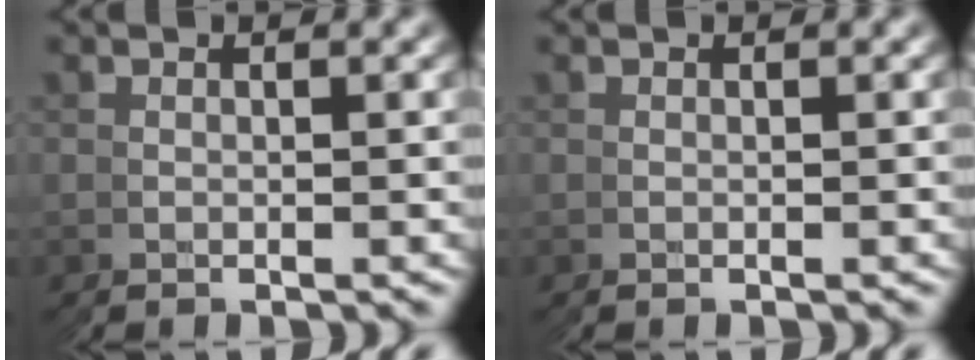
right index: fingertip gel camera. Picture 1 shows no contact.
{"total": 0.0}